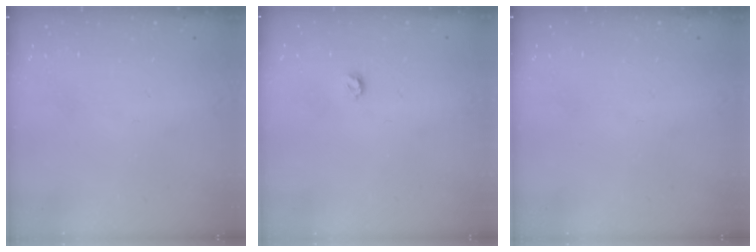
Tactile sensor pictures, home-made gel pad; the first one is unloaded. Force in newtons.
{"total": 3.5, "press": 3.5, "slide": 0.5}
{"total": 0.0}